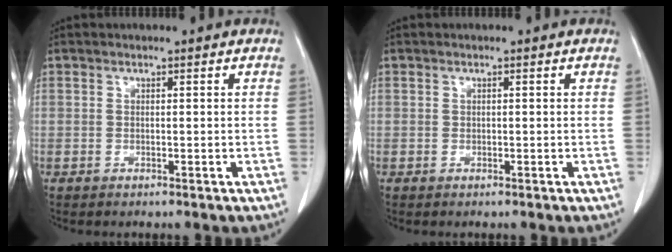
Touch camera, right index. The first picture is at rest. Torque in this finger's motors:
{"motor_torque": [0.09, -0.01, 0.00, 0.01]}